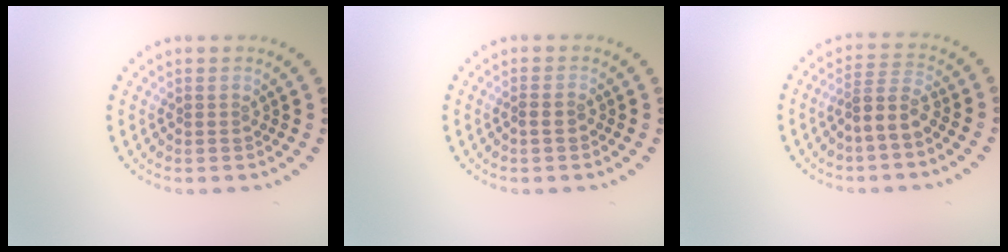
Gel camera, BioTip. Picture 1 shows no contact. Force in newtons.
{"total": 0.8, "press": 0.5, "slide": 0.6}
{"total": 2.7, "press": 2.1, "slide": 1.8}